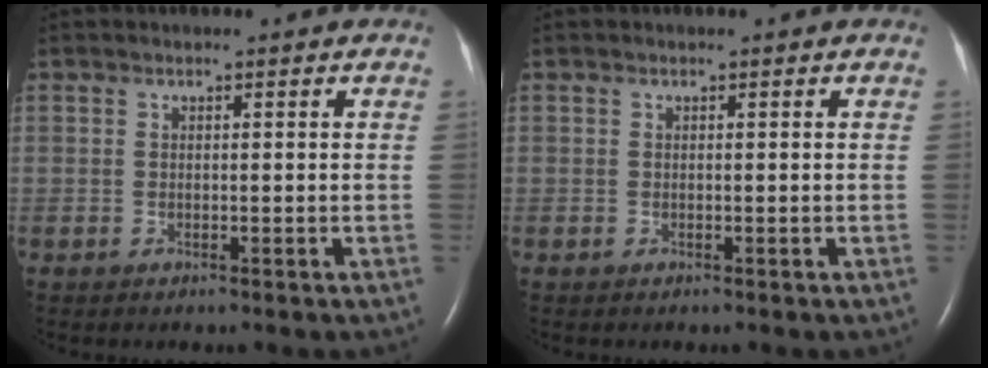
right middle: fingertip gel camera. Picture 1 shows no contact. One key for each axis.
{"total": 0.0}